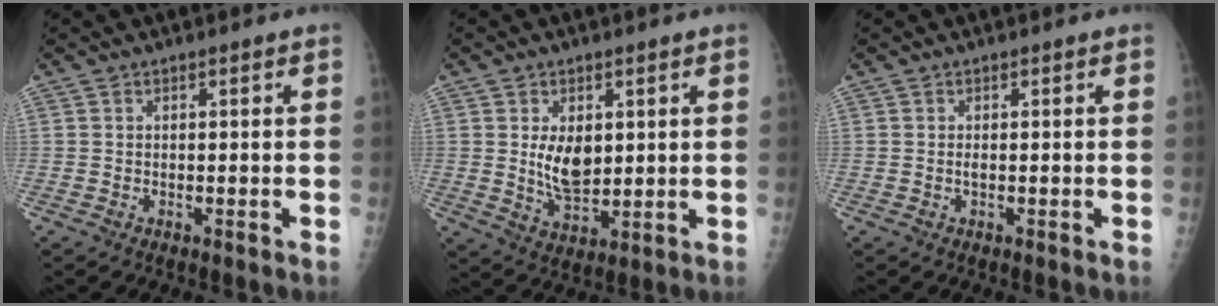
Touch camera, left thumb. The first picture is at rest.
{"total": 7.8, "force": [1.6, 4.7, 6.0], "torque": [-0.080, -0.019, 0.040]}
{"total": 0.6, "force": [0.0, 0.2, 0.6], "torque": [-0.016, -0.002, -0.001]}